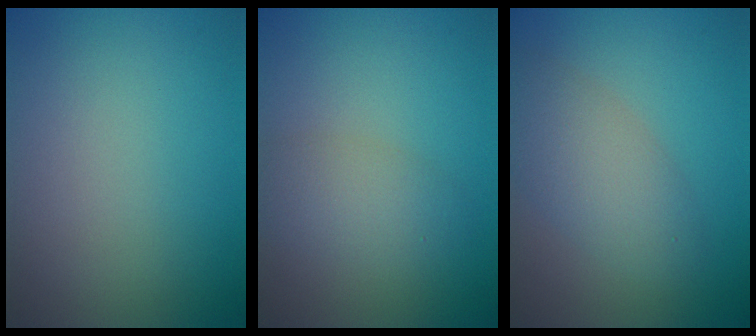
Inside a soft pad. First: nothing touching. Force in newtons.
{"total": 2.8, "press": 2.8, "slide": 0.1}
{"total": 4.3, "press": 4.3, "slide": 0.1}